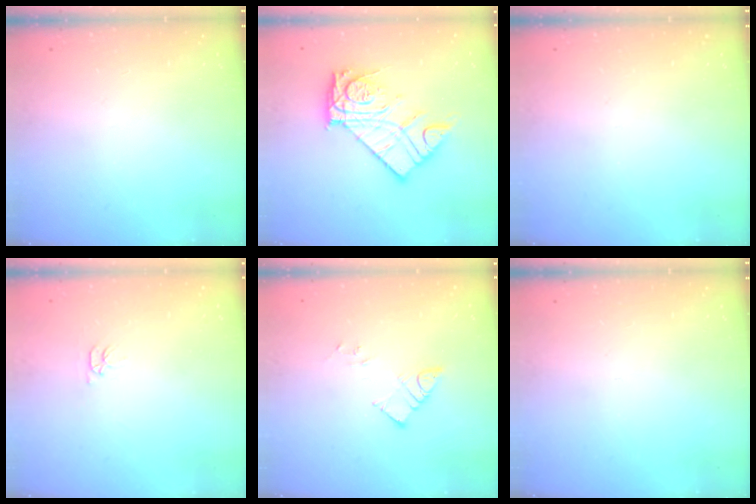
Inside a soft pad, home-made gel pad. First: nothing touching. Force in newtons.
{"total": 16.5, "press": 16.4, "slide": 1.7}
{"total": 0.0}
{"total": 2.7, "press": 2.7, "slide": 0.4}
{"total": 5.1, "press": 5.1, "slide": 0.2}
{"total": 0.0}